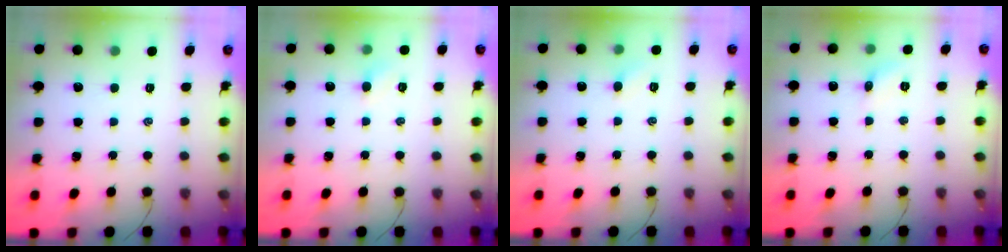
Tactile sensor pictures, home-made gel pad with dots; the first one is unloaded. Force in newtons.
{"total": 2.7, "press": 2.6, "slide": 0.9}
{"total": 2.5, "press": 2.4, "slide": 0.7}
{"total": 4.7, "press": 4.5, "slide": 1.5}